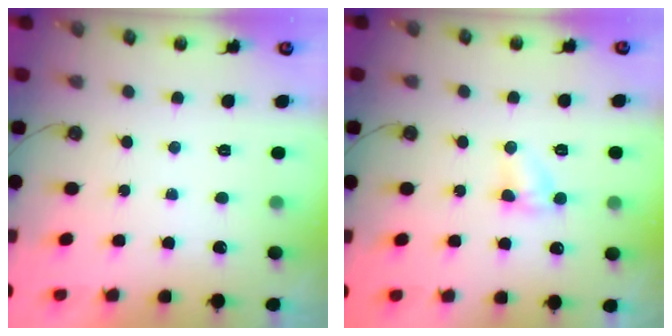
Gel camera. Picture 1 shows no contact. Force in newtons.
{"total": 3.9, "press": 3.9, "slide": 0.4}